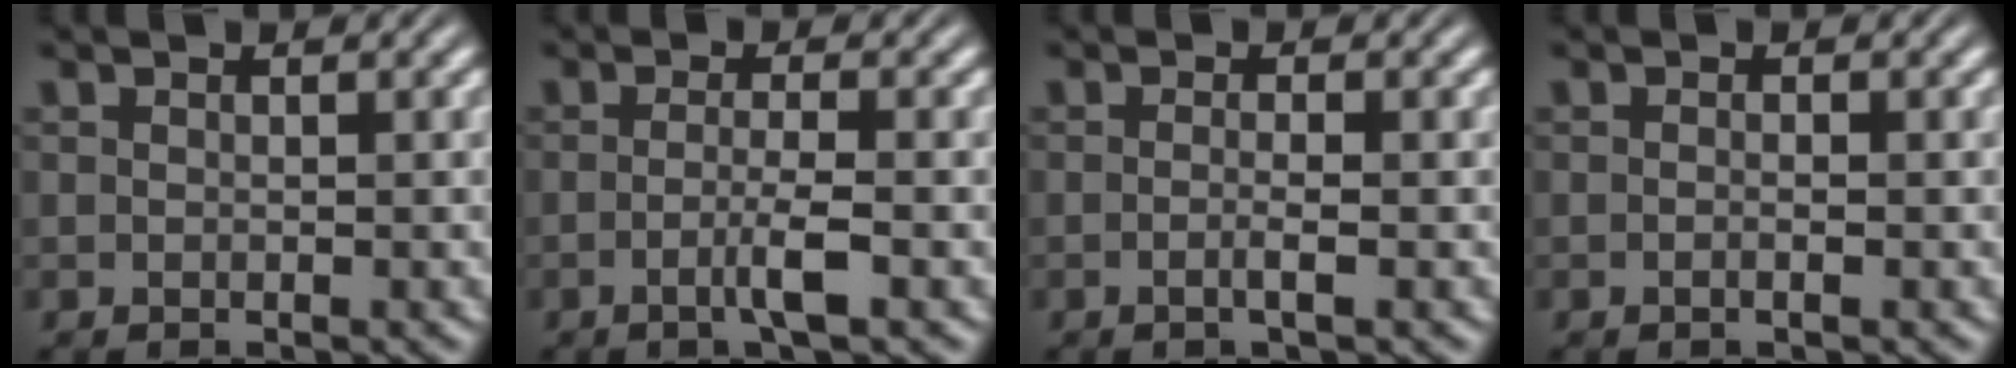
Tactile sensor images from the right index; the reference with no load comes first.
{"total": 2.6, "force": [-1.1, -0.6, 2.3], "torque": [-0.040, -0.009, -0.018]}
{"total": 1.5, "force": [-0.9, -0.4, 1.2], "torque": [-0.025, -0.006, -0.016]}
{"total": 0.9, "force": [-0.7, -0.2, 0.7], "torque": [-0.017, -0.002, -0.011]}